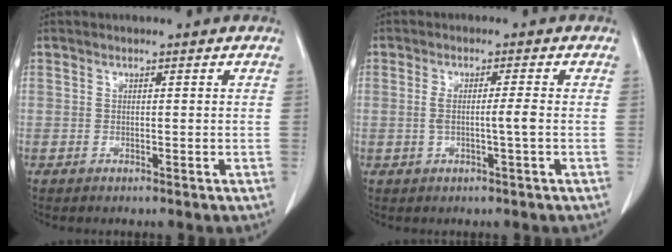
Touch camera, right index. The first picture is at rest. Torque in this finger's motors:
{"motor_torque": [0.72, -0.26, 0.38, 0.09]}